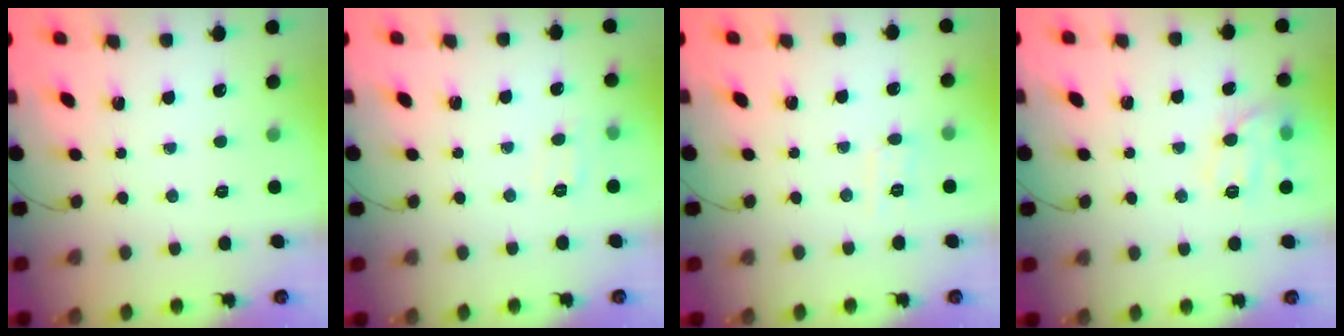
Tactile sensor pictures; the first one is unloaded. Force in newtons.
{"total": 6.4, "press": 6.2, "slide": 1.4}
{"total": 5.2, "press": 5.1, "slide": 1.3}
{"total": 11.5, "press": 11.4, "slide": 0.5}